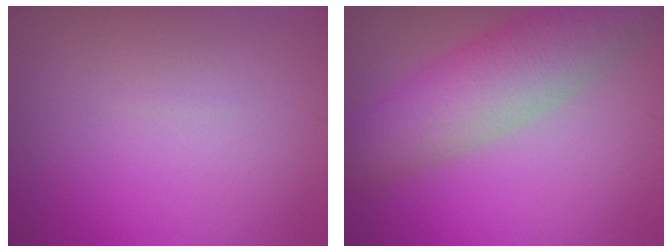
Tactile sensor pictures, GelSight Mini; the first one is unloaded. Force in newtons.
{"total": 7.0, "press": 6.9, "slide": 0.5}